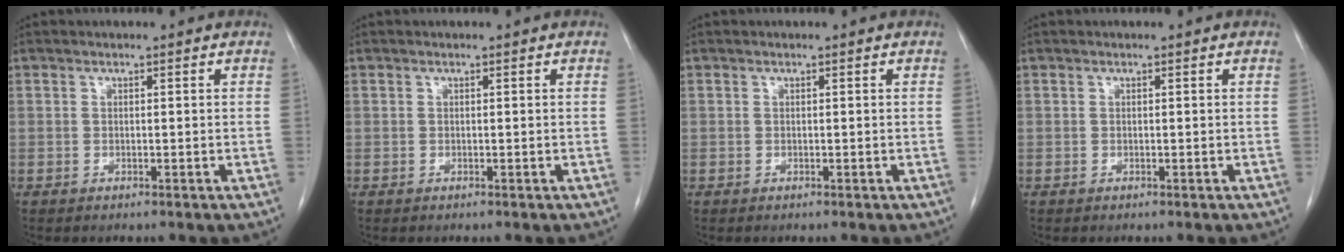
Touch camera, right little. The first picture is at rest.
{"total": 0.0}
{"total": 0.0}
{"total": 0.0}